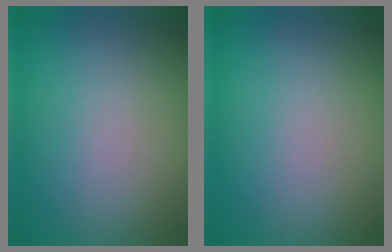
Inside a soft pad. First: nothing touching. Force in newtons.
{"total": 0.0}